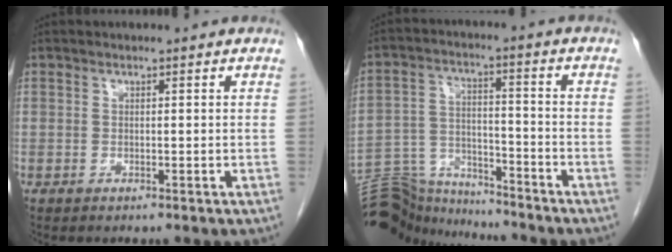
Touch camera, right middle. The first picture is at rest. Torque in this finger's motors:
{"motor_torque": [1.10, -0.82, 0.21, 0.01]}